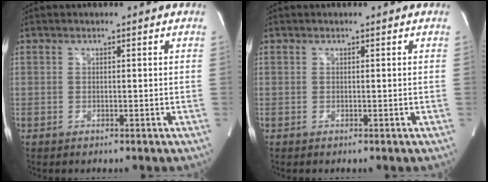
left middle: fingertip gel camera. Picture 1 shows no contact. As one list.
[{"total": 0.0}]